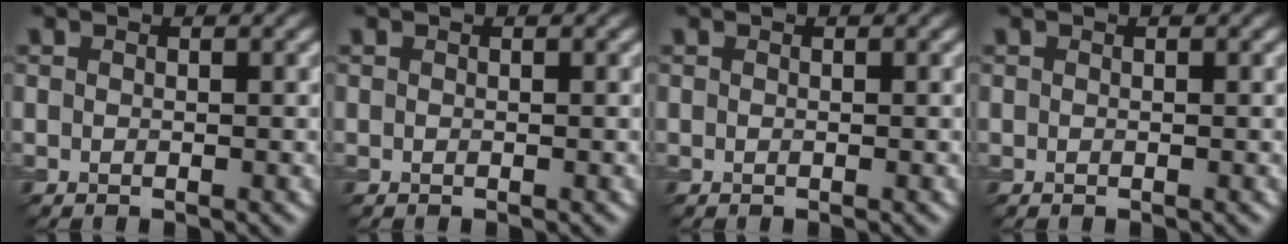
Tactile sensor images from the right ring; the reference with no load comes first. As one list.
[{"total": 0.0}, {"total": 0.0}, {"total": 0.0}]